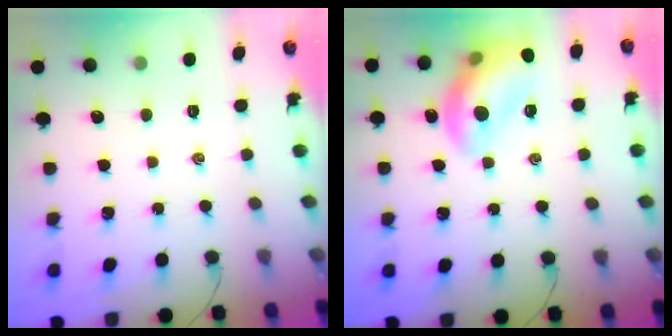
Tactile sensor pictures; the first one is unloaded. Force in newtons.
{"total": 14.6, "press": 14.5, "slide": 1.7}